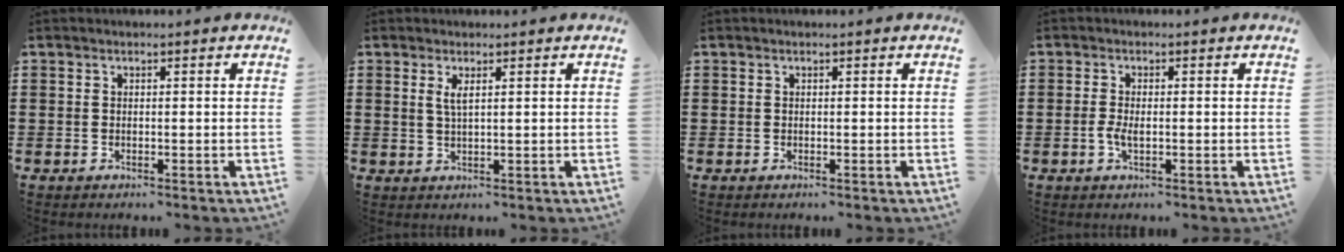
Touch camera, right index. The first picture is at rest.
{"total": 2.1, "force": [0.9, 0.4, 1.8], "torque": [-0.038, 0.002, 0.015]}
{"total": 0.0}
{"total": 2.2, "force": [-0.5, 1.0, 1.9], "torque": [-0.050, -0.005, -0.014]}